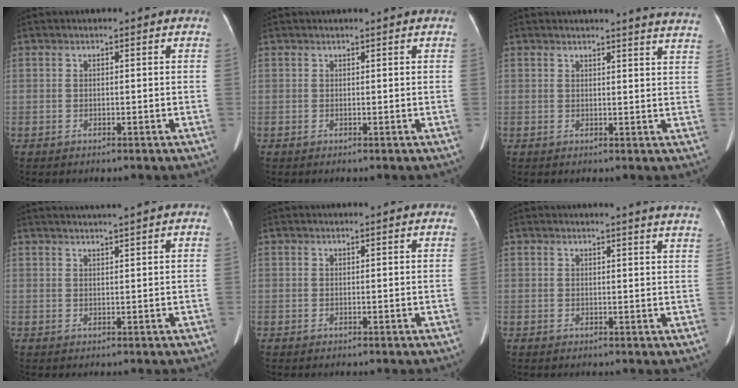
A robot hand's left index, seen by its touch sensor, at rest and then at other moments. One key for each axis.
{"total": 0.6, "fx": 0.5, "fy": -0.1, "fz": 0.2, "tx": -0.005, "ty": 0.005, "tz": 0.013}
{"total": 10.6, "fx": 10.2, "fy": -0.5, "fz": 2.8, "tx": -0.026, "ty": -0.055, "tz": 0.087}
{"total": 4.8, "fx": 4.2, "fy": -1.0, "fz": 1.9, "tx": -0.023, "ty": 0.019, "tz": 0.059}
{"total": 1.6, "fx": 1.5, "fy": -0.3, "fz": 0.5, "tx": -0.014, "ty": 0.007, "tz": 0.020}
{"total": 9.0, "fx": 8.5, "fy": -0.8, "fz": 3.1, "tx": -0.034, "ty": -0.030, "tz": 0.072}